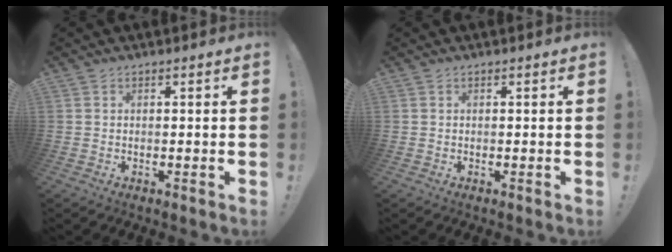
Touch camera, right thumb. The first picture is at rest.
{"total": 0.0}